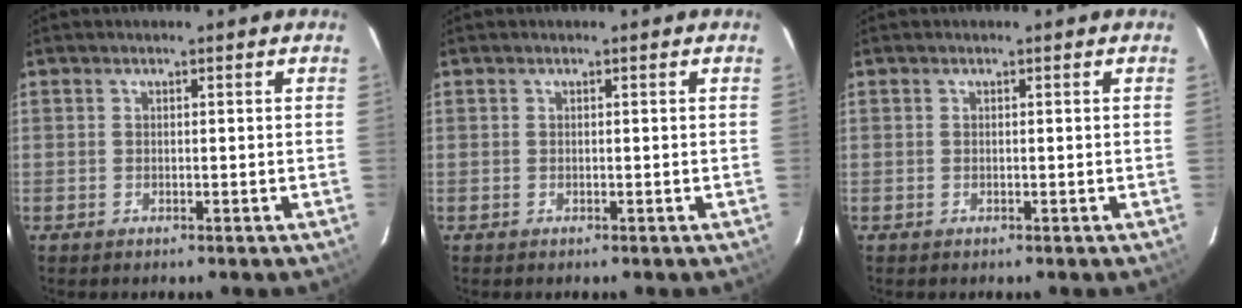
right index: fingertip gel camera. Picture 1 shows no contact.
{"total": 0.0}
{"total": 0.0}